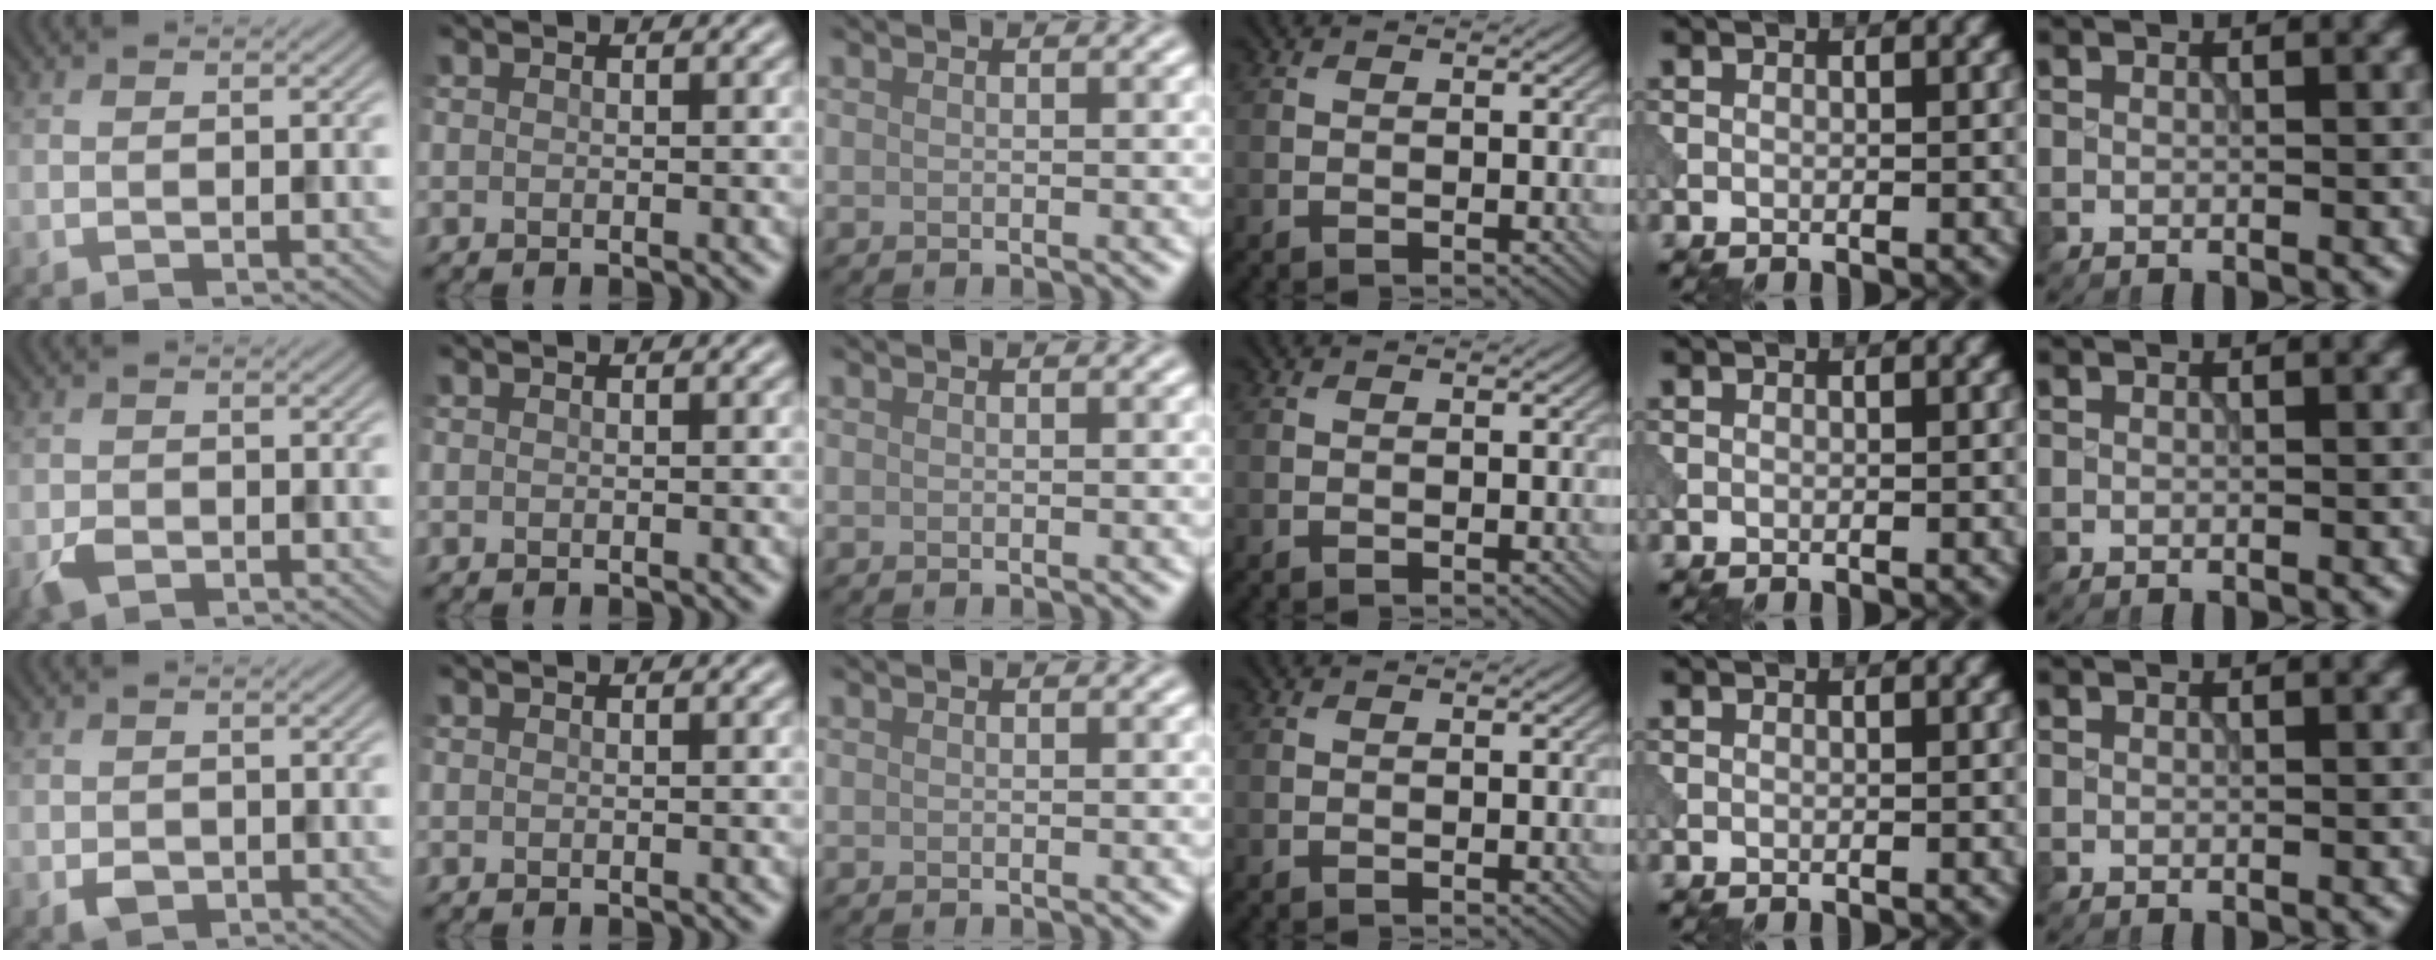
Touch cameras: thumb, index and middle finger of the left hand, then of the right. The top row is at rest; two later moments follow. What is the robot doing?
{"motion": "open", "object": "sandwich press"}